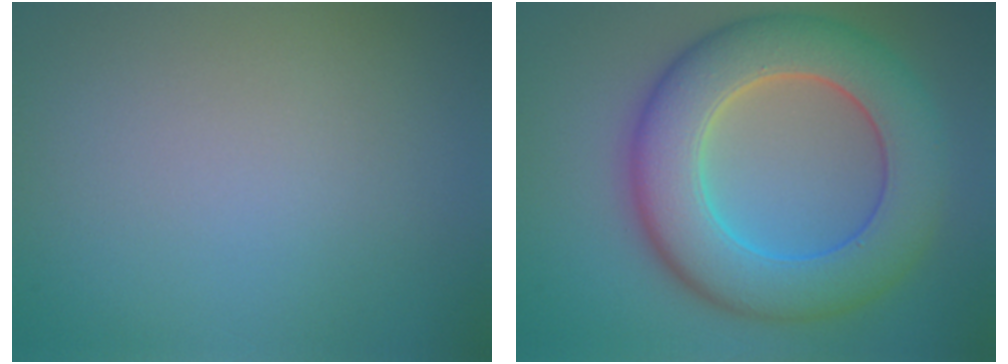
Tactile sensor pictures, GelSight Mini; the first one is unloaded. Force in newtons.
{"total": 10.1, "press": 10.1, "slide": 0.7}